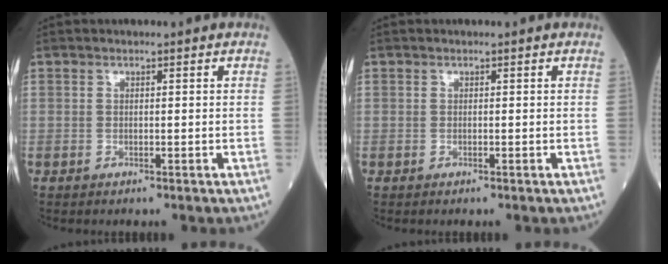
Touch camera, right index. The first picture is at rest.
{"total": 0.0}